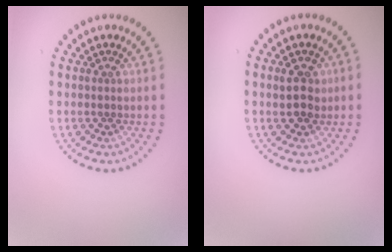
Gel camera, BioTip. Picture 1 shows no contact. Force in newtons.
{"total": 2.4, "press": 2.3, "slide": 0.7}